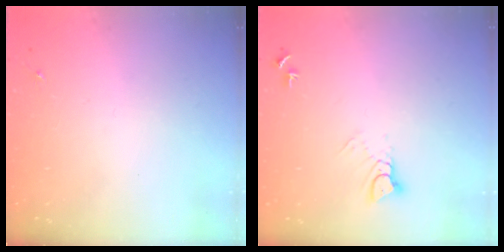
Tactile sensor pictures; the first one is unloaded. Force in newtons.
{"total": 4.7, "press": 4.7, "slide": 0.2}